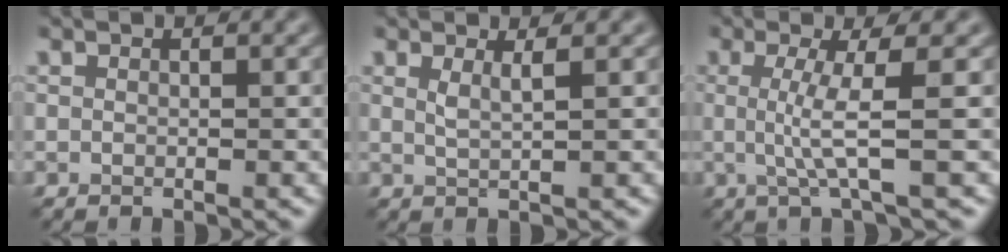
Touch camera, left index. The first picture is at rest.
{"total": 1.5, "force": [0.7, 0.4, 1.3], "torque": [-0.017, -0.003, 0.008]}
{"total": 3.9, "force": [0.1, 0.6, 3.8], "torque": [-0.074, -0.002, -0.001]}